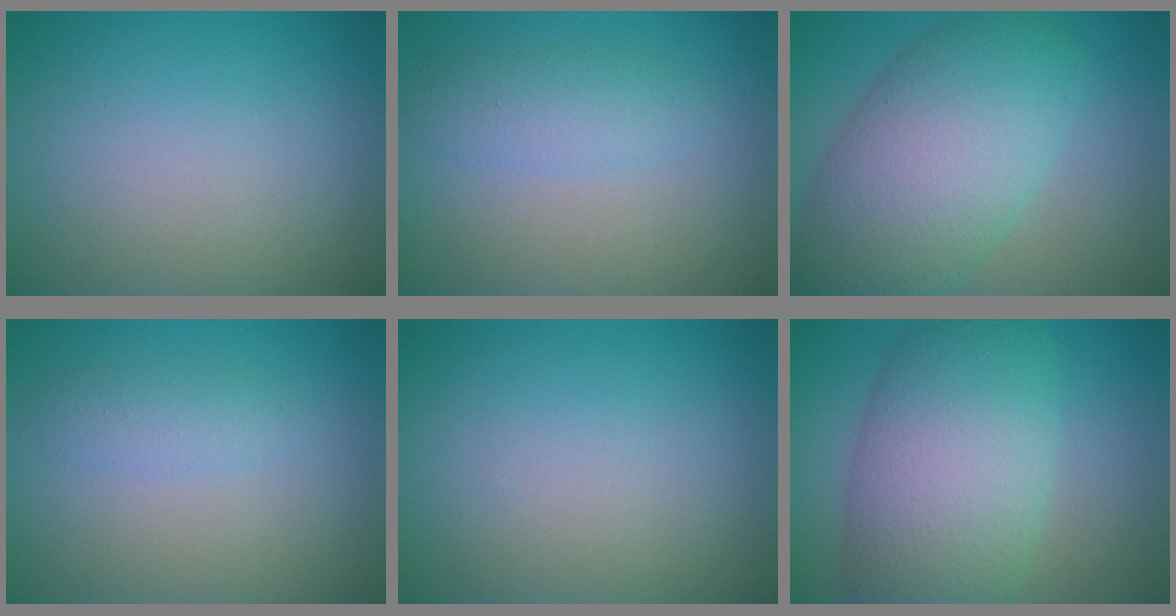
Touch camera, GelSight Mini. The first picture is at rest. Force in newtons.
{"total": 2.3, "press": 2.3, "slide": 0.1}
{"total": 10.2, "press": 10.2, "slide": 0.3}
{"total": 1.5, "press": 1.5, "slide": 0.1}
{"total": 0.0}
{"total": 10.1, "press": 10.1, "slide": 0.7}